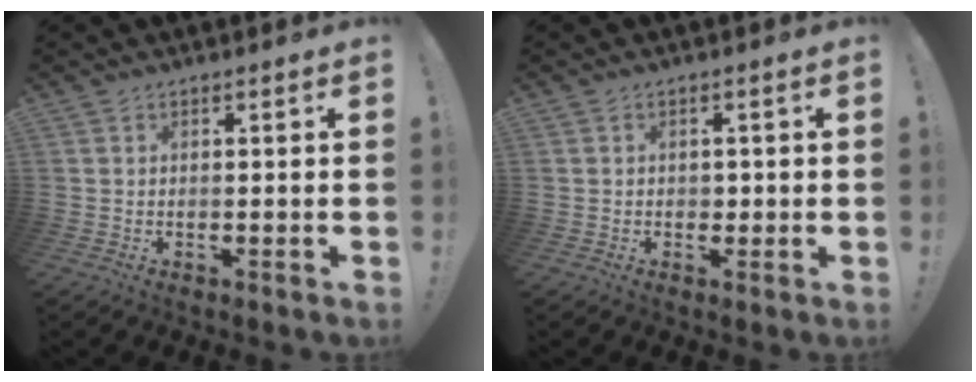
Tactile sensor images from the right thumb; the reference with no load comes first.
{"total": 1.4, "force": [-0.2, 1.3, 0.5], "torque": [-0.003, 0.000, -0.004]}